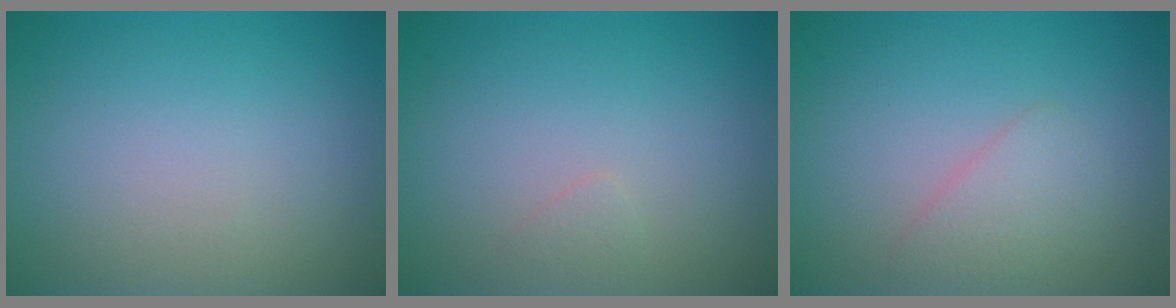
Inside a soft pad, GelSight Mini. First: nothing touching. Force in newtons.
{"total": 0.5, "press": 0.5, "slide": 0.0}
{"total": 1.9, "press": 1.8, "slide": 0.1}